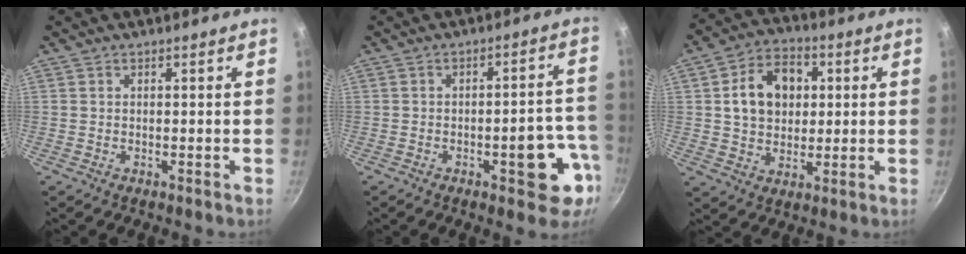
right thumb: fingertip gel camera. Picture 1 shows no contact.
{"total": 10.4, "force": [-4.0, 4.1, 8.7], "torque": [-0.069, 0.032, -0.048]}
{"total": 12.5, "force": [2.4, 9.5, 7.7], "torque": [-0.101, 0.012, 0.034]}